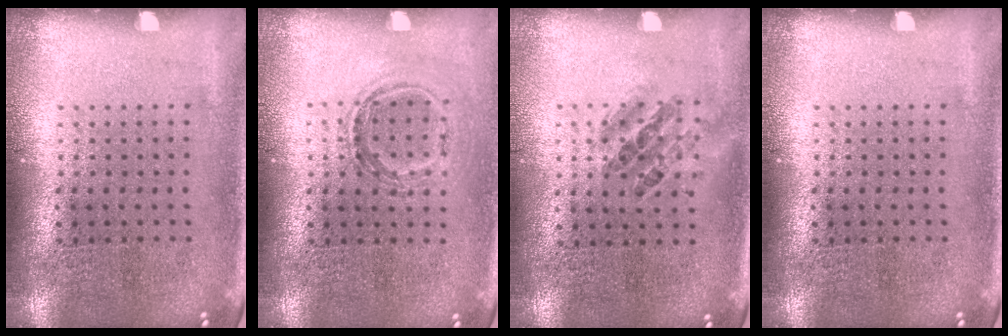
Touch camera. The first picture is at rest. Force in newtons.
{"total": 1.1, "press": 0.9, "slide": 0.6}
{"total": 0.9, "press": 0.8, "slide": 0.5}
{"total": 0.0}